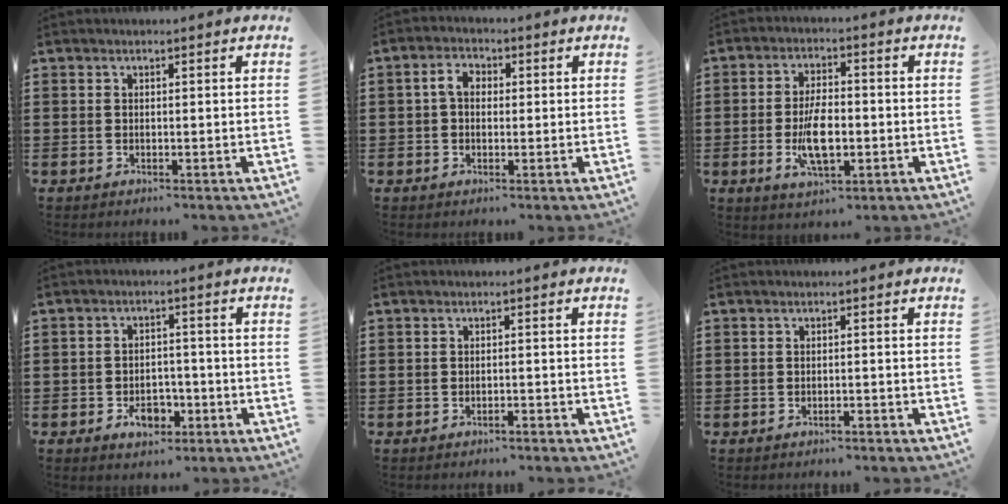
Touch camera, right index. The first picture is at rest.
{"total": 3.4, "force": [0.2, 2.3, 2.5], "torque": [-0.053, 0.013, 0.000]}
{"total": 7.5, "force": [-1.6, 3.2, 6.5], "torque": [-0.137, -0.002, -0.032]}
{"total": 4.7, "force": [-2.2, 3.0, 2.9], "torque": [-0.040, 0.006, -0.040]}
{"total": 1.3, "force": [-1.2, -0.2, 0.6], "torque": [-0.012, -0.002, -0.022]}
{"total": 0.8, "force": [-0.8, 0.0, 0.3], "torque": [-0.009, -0.004, -0.015]}